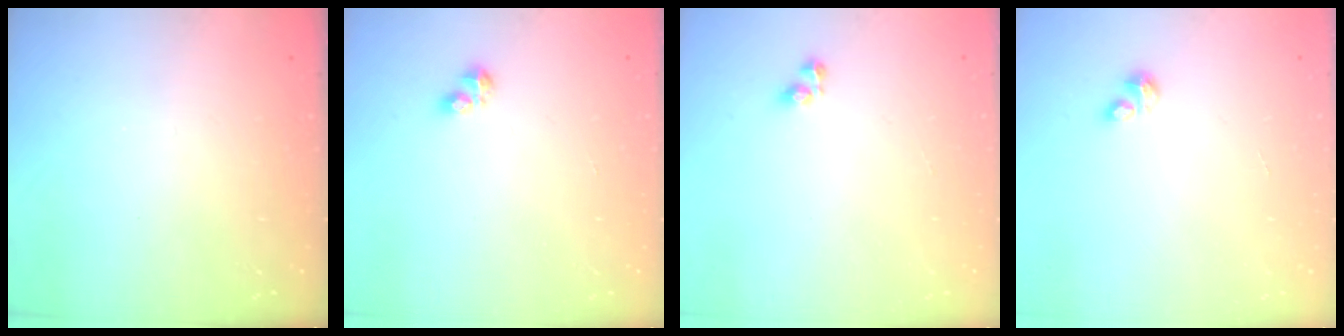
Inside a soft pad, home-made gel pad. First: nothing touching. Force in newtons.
{"total": 2.8, "press": 2.8, "slide": 0.4}
{"total": 2.9, "press": 2.9, "slide": 0.4}
{"total": 1.7, "press": 1.7, "slide": 0.4}